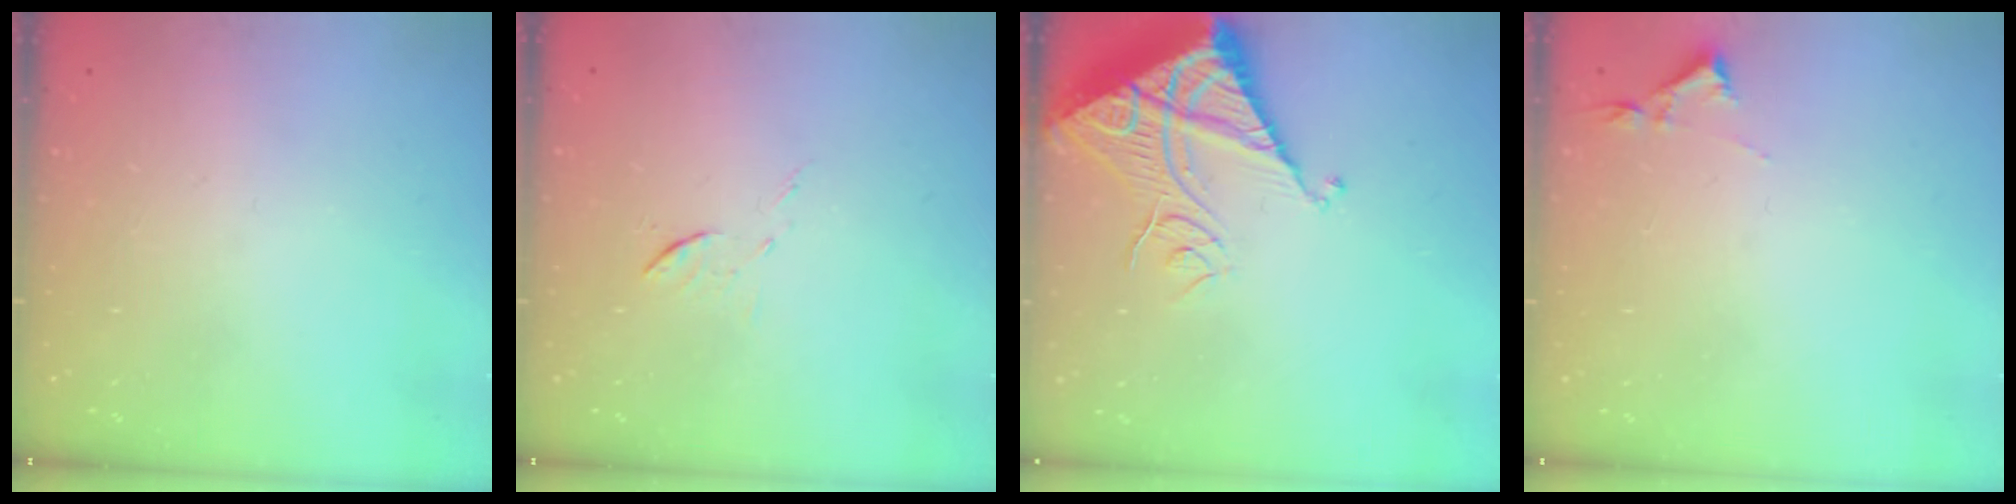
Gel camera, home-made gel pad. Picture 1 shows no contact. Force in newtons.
{"total": 5.3, "press": 5.3, "slide": 0.6}
{"total": 13.8, "press": 13.7, "slide": 1.3}
{"total": 2.9, "press": 2.9, "slide": 0.5}